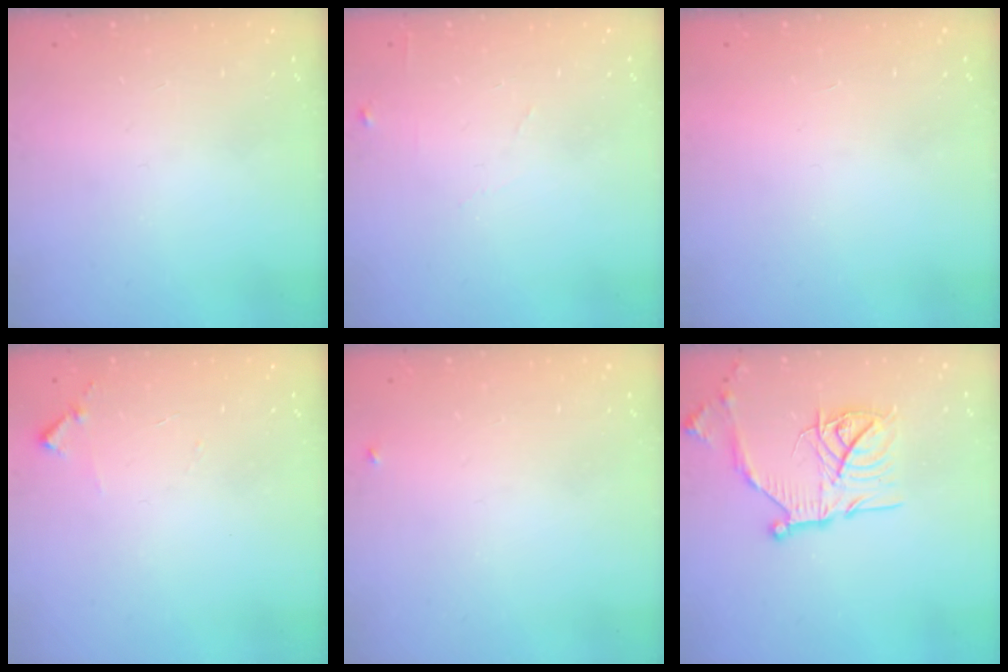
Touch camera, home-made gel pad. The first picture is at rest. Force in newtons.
{"total": 4.6, "press": 4.6, "slide": 0.6}
{"total": 1.7, "press": 1.7, "slide": 0.1}
{"total": 6.8, "press": 6.8, "slide": 0.6}
{"total": 3.5, "press": 3.4, "slide": 0.5}
{"total": 19.5, "press": 19.4, "slide": 1.7}